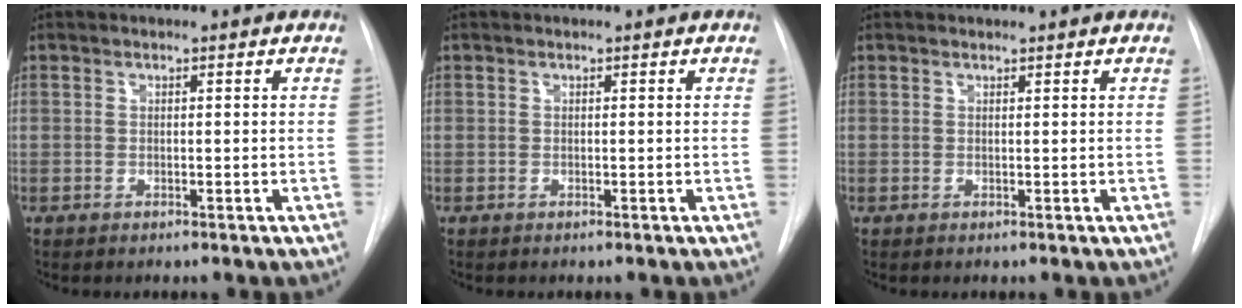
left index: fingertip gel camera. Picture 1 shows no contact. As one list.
[{"total": 0.0}, {"total": 0.6, "force": [0.6, -0.2, 0.0], "torque": [-0.002, 0.004, 0.014]}]